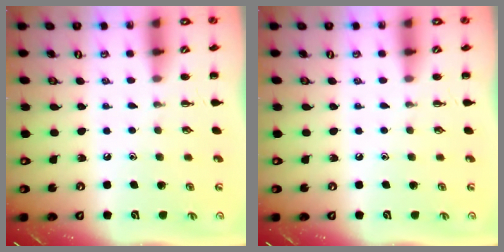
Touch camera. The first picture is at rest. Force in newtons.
{"total": 0.0}